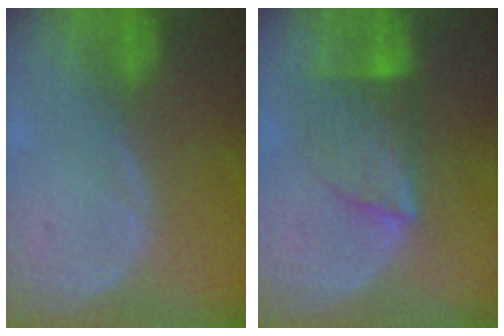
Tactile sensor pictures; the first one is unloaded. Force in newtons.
{"total": 7.0, "press": 6.4, "slide": 2.8}